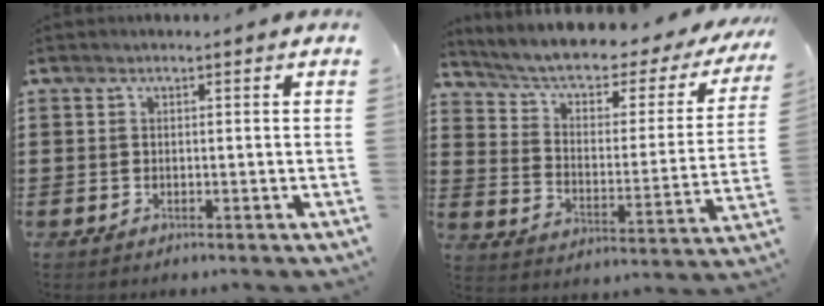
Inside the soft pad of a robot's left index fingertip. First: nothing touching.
{"total": 5.0, "force": [3.1, 2.2, 3.2], "torque": [-0.079, -0.023, 0.046]}